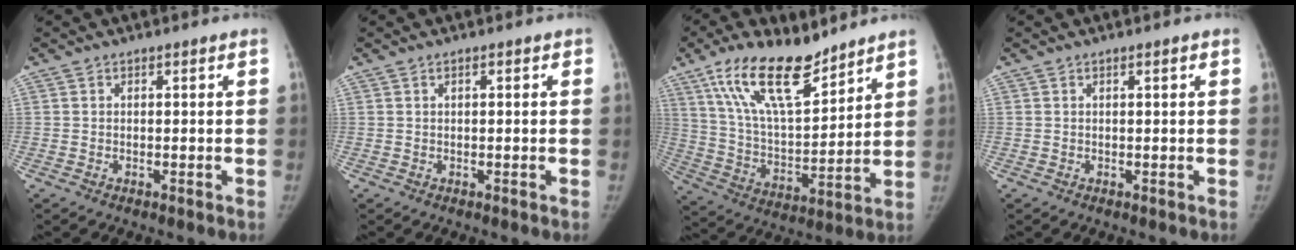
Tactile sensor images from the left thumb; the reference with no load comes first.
{"total": 0.9, "force": [0.4, 0.3, 0.7], "torque": [-0.011, 0.002, 0.003]}
{"total": 18.1, "force": [12.3, 6.6, 11.5], "torque": [-0.179, -0.060, 0.234]}
{"total": 0.8, "force": [0.4, 0.1, 0.7], "torque": [-0.011, 0.001, 0.006]}